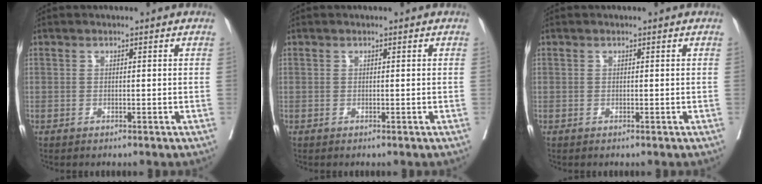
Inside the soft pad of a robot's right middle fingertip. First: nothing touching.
{"total": 0.0}
{"total": 0.0}